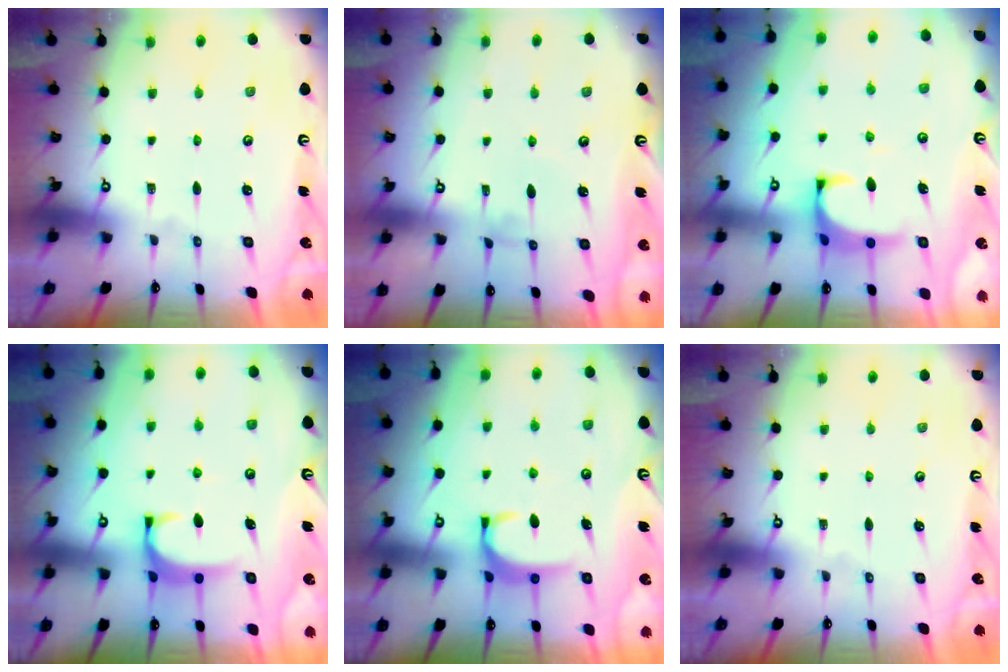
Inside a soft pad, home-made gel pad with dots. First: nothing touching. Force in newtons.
{"total": 0.0}
{"total": 1.6, "press": 1.4, "slide": 0.8}
{"total": 2.0, "press": 1.9, "slide": 0.6}
{"total": 3.4, "press": 3.4, "slide": 0.4}
{"total": 0.0}